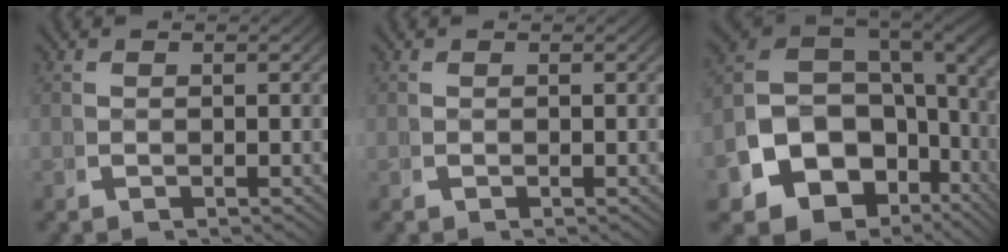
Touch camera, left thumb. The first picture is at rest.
{"total": 0.0}
{"total": 16.3, "force": [-3.2, 12.4, 10.0], "torque": [-0.214, -0.067, -0.027]}